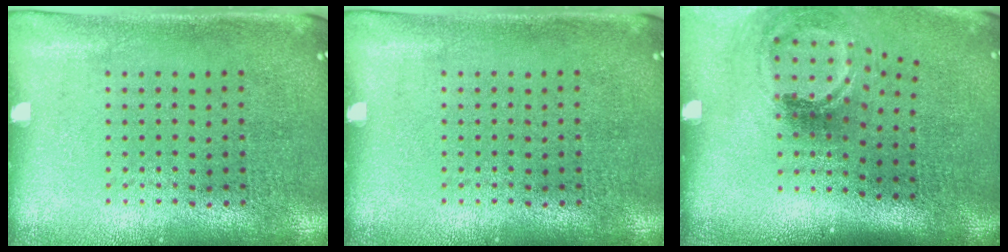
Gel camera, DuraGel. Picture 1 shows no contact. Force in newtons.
{"total": 0.0}
{"total": 2.0, "press": 1.2, "slide": 1.6}